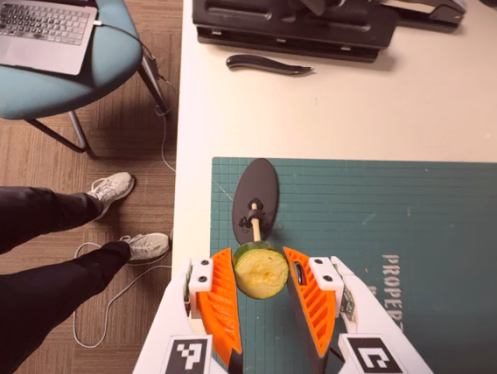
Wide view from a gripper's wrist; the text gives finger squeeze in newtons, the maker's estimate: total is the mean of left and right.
{"total": 8.8, "left": 8.3, "right": 9.4}